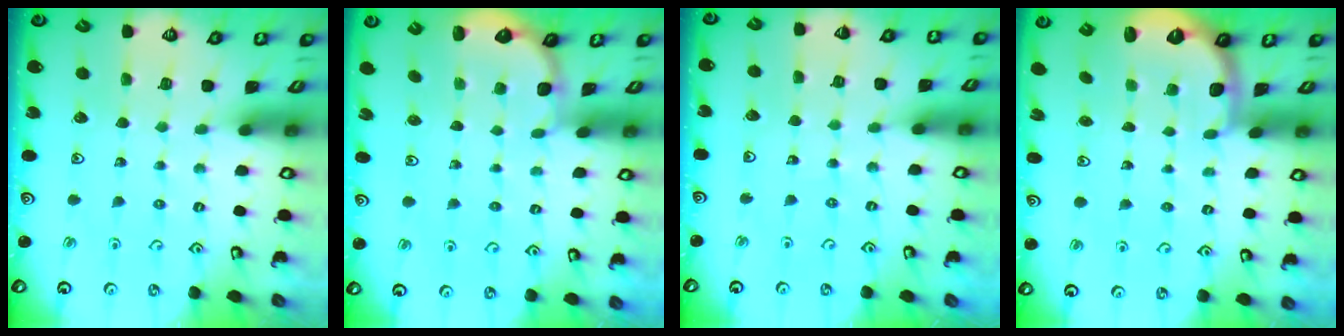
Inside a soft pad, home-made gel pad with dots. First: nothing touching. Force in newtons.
{"total": 2.2, "press": 1.1, "slide": 1.9}
{"total": 2.9, "press": 2.9, "slide": 0.3}
{"total": 2.8, "press": 2.0, "slide": 2.0}